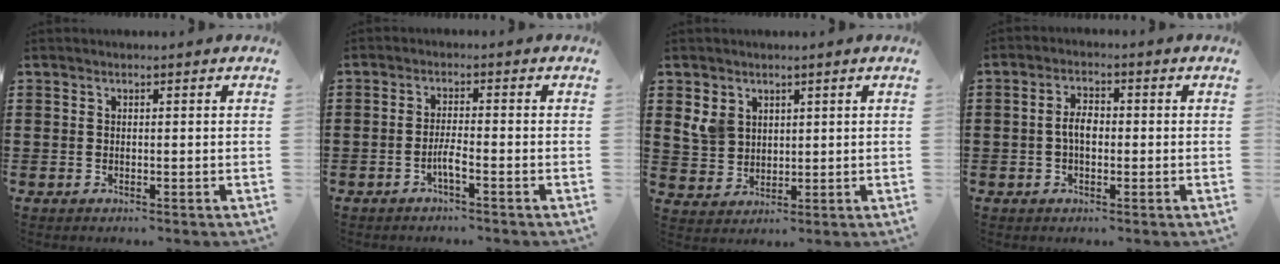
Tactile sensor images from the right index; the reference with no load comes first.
{"total": 2.8, "force": [-1.6, 0.2, 2.4], "torque": [-0.056, -0.006, -0.033]}
{"total": 4.9, "force": [2.1, 4.0, 1.7], "torque": [-0.058, 0.012, 0.039]}
{"total": 3.5, "force": [-0.4, 1.8, 3.0], "torque": [-0.064, 0.004, -0.011]}